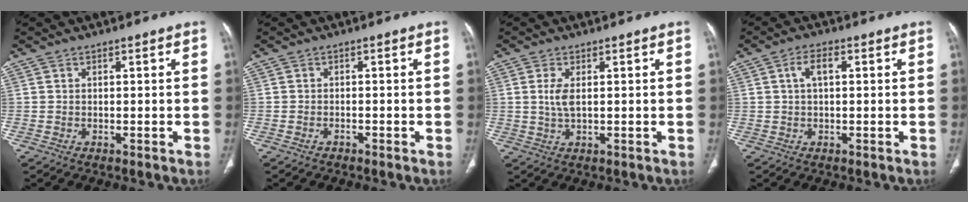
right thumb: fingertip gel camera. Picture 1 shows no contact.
{"total": 0.7, "force": [-0.6, 0.4, 0.1], "torque": [-0.003, 0.002, -0.013]}
{"total": 3.6, "force": [0.7, 1.5, 3.2], "torque": [-0.075, -0.003, 0.019]}
{"total": 3.7, "force": [0.9, 1.7, 3.2], "torque": [-0.063, 0.012, 0.018]}